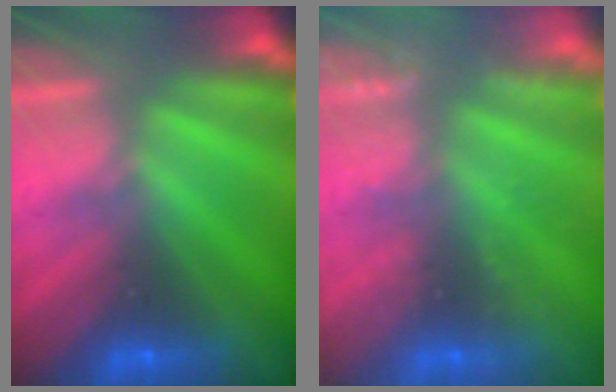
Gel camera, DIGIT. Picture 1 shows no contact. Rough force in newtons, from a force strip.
{"total": 2.4}